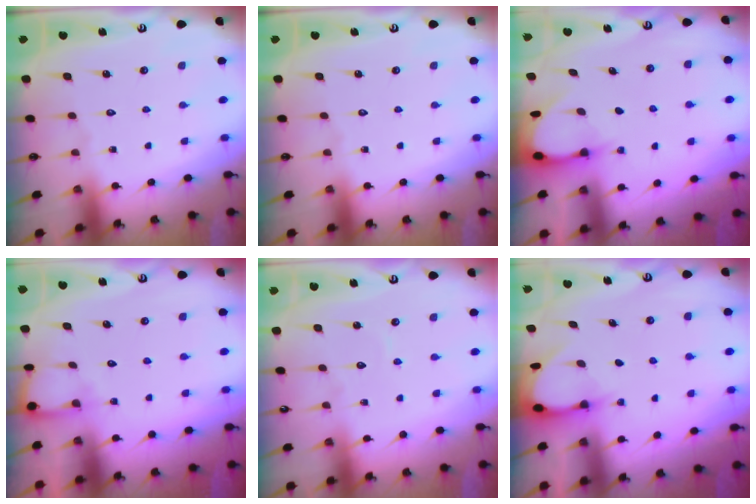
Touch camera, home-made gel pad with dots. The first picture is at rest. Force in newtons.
{"total": 0.0}
{"total": 3.1, "press": 3.1, "slide": 0.3}
{"total": 4.2, "press": 4.2, "slide": 0.2}
{"total": 3.5, "press": 3.5, "slide": 0.3}
{"total": 3.1, "press": 3.1, "slide": 0.3}